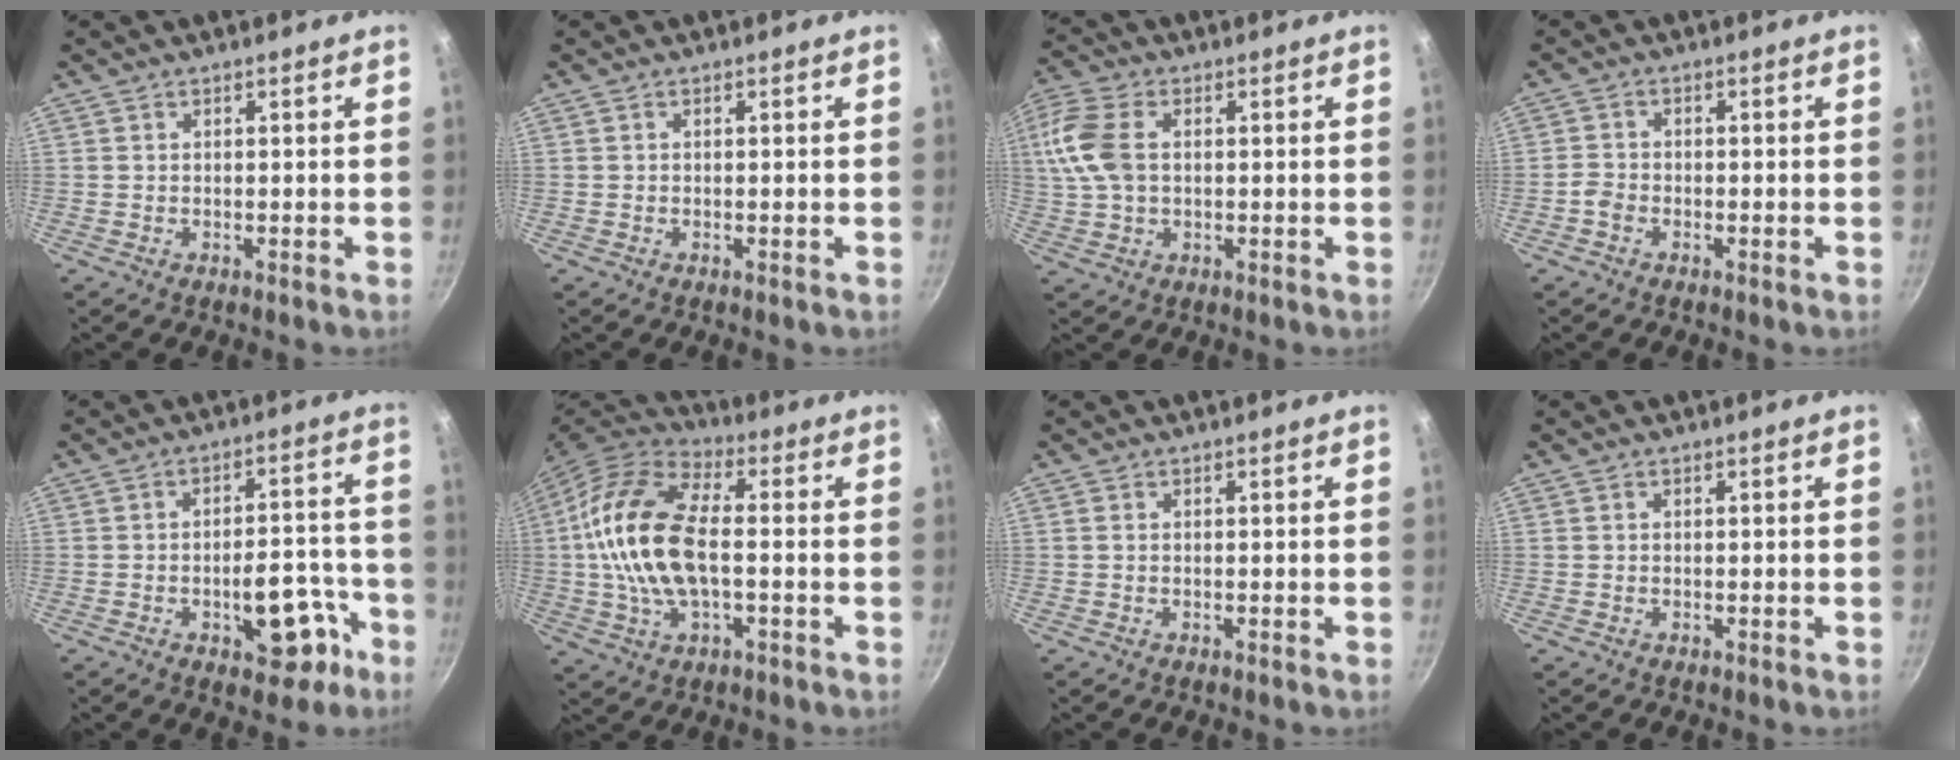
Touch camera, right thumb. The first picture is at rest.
{"total": 0.0}
{"total": 11.9, "force": [1.8, 7.8, 8.8], "torque": [-0.193, 0.016, 0.027]}
{"total": 2.0, "force": [-1.4, 1.2, 0.8], "torque": [-0.019, 0.012, -0.031]}
{"total": 11.6, "force": [-5.2, 6.0, 8.5], "torque": [-0.068, 0.051, -0.062]}
{"total": 17.9, "force": [-0.5, 9.1, 15.4], "torque": [-0.296, 0.032, -0.024]}
{"total": 0.6, "force": [0.1, 0.4, 0.4], "torque": [-0.007, 0.002, 0.000]}
{"total": 0.0}